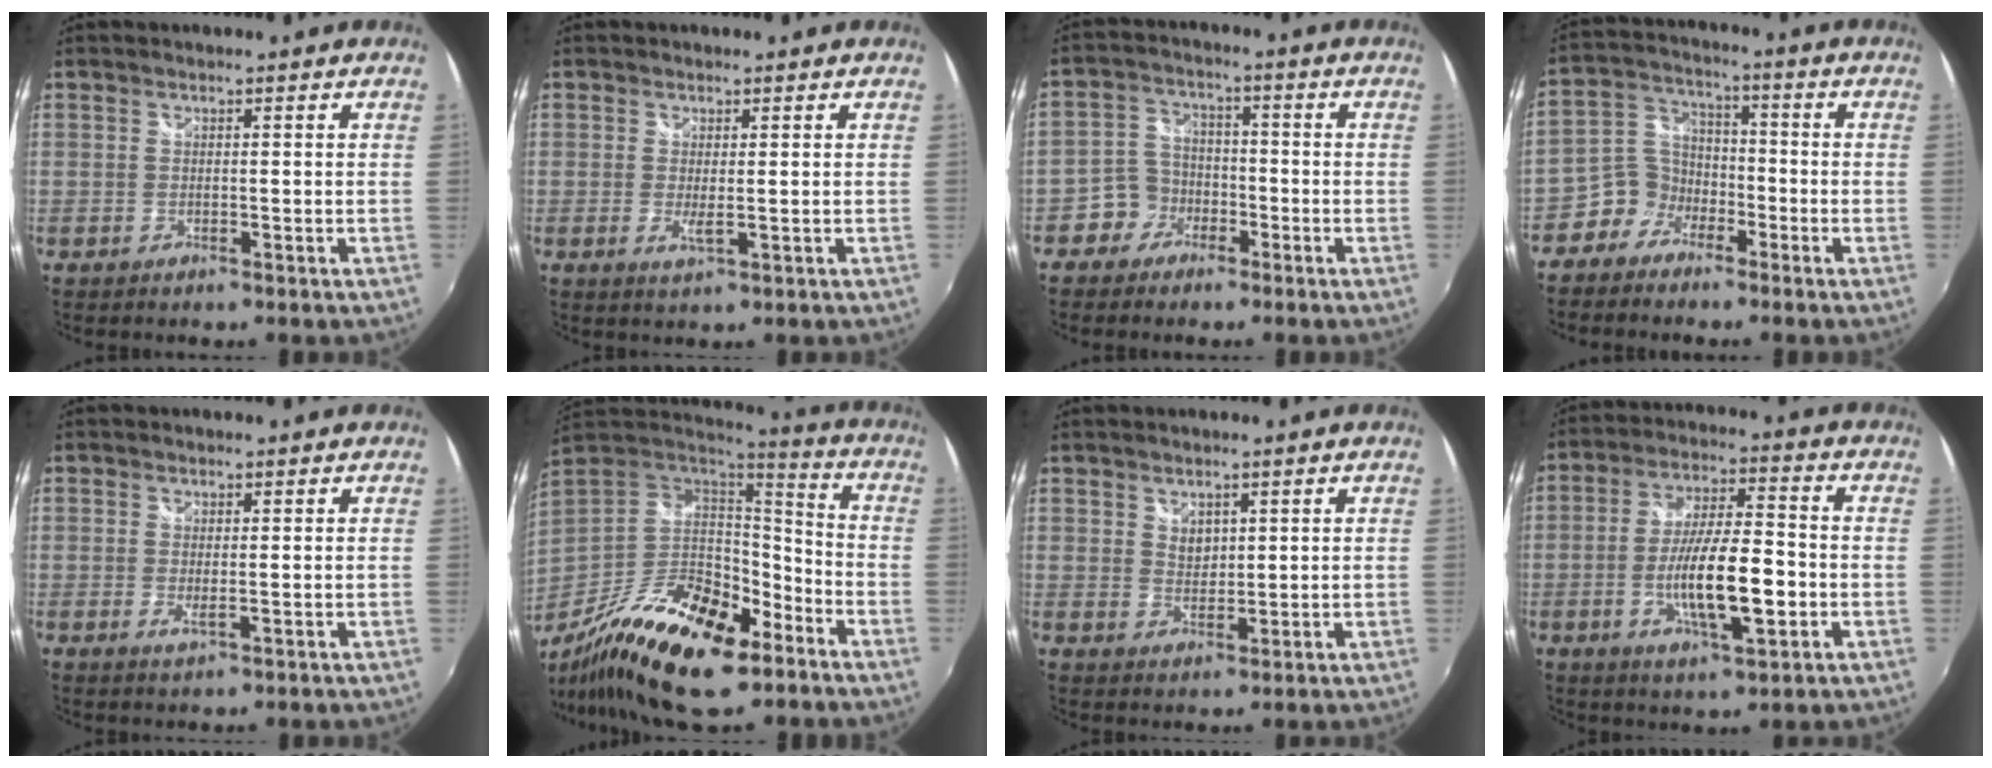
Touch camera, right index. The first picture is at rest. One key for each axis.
{"total": 2.1, "fx": -0.1, "fy": 0.3, "fz": 2.0, "tx": -0.040, "ty": -0.007, "tz": -0.002}
{"total": 5.6, "fx": -3.2, "fy": 4.5, "fz": 0.4, "tx": -0.013, "ty": 0.024, "tz": -0.063}
{"total": 6.5, "fx": -4.3, "fy": 4.8, "fz": 1.0, "tx": -0.022, "ty": 0.029, "tz": -0.094}
{"total": 1.7, "fx": -0.1, "fy": 0.3, "fz": 1.7, "tx": -0.033, "ty": -0.006, "tz": -0.002}
{"total": 26.1, "fx": -15.4, "fy": 10.0, "fz": 18.5, "tx": -0.360, "ty": -0.042, "tz": -0.259}
{"total": 2.6, "fx": 1.5, "fy": 1.8, "fz": 1.2, "tx": -0.013, "ty": 0.000, "tz": 0.028}
{"total": 12.9, "fx": -3.3, "fy": 3.0, "fz": 12.1, "tx": -0.226, "ty": -0.008, "tz": -0.054}